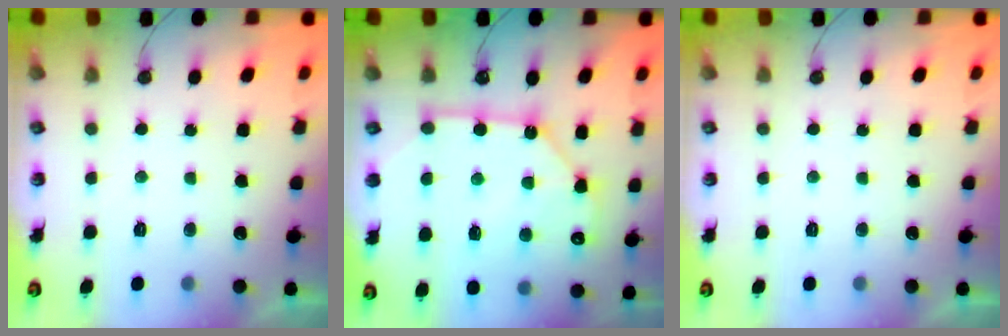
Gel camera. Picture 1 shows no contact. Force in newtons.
{"total": 14.0, "press": 14.0, "slide": 0.6}
{"total": 0.0}